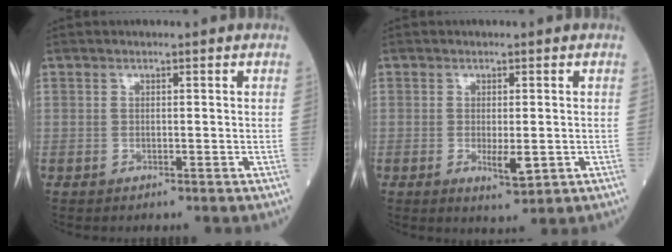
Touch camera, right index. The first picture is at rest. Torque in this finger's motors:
{"motor_torque": [0.61, -0.08, 0.33, 0.07]}